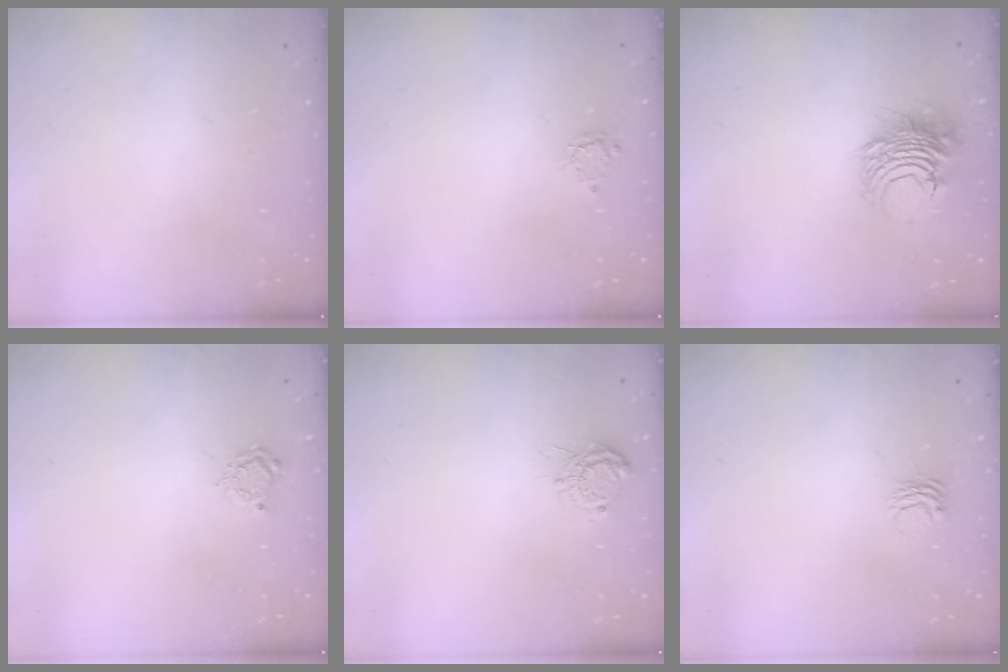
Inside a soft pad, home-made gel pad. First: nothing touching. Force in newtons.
{"total": 3.3, "press": 3.2, "slide": 0.3}
{"total": 10.7, "press": 10.6, "slide": 1.6}
{"total": 4.7, "press": 4.6, "slide": 0.5}
{"total": 7.8, "press": 7.7, "slide": 0.7}
{"total": 3.1, "press": 3.1, "slide": 0.1}